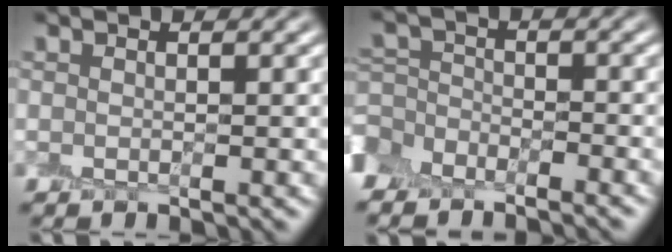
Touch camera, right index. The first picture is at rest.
{"total": 4.6, "force": [-3.9, 2.2, 1.2], "torque": [-0.019, 0.002, -0.071]}